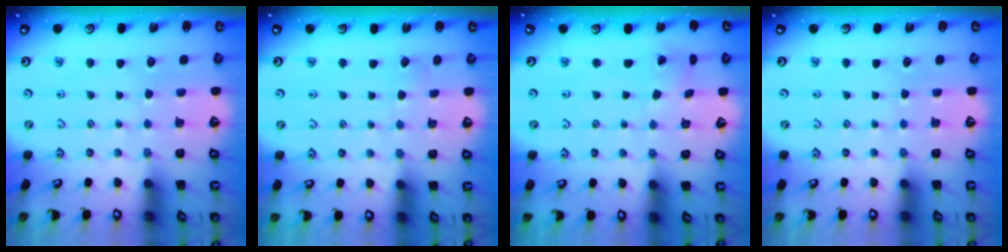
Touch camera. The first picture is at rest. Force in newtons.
{"total": 2.9, "press": 2.9, "slide": 0.4}
{"total": 1.6, "press": 1.6, "slide": 0.1}
{"total": 0.0}